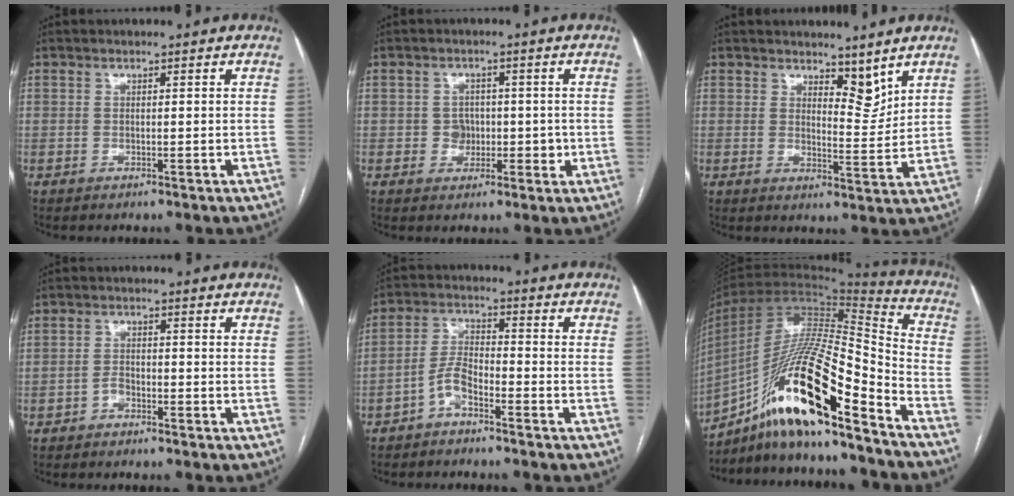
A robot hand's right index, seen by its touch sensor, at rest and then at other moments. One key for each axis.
{"total": 3.5, "fx": -0.2, "fy": 3.2, "fz": 1.5, "tx": -0.010, "ty": 0.009, "tz": -0.001}
{"total": 4.6, "fx": 3.8, "fy": 1.7, "fz": 2.1, "tx": -0.029, "ty": -0.010, "tz": 0.066}
{"total": 1.6, "fx": -1.2, "fy": 0.8, "fz": 0.8, "tx": -0.008, "ty": 0.005, "tz": -0.021}
{"total": 4.4, "fx": -3.0, "fy": 1.3, "fz": 3.0, "tx": -0.066, "ty": 0.010, "tz": -0.062}
{"total": 22.3, "fx": -13.8, "fy": 2.8, "fz": 17.4, "tx": -0.329, "ty": -0.006, "tz": -0.244}